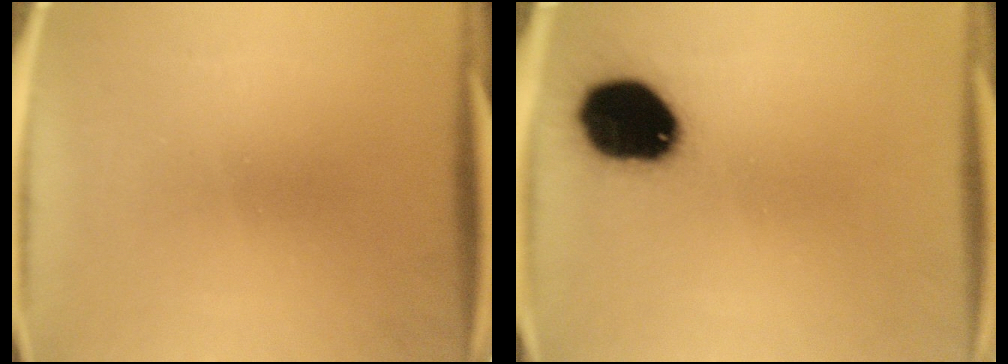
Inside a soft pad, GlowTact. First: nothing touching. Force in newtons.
{"total": 17.2}